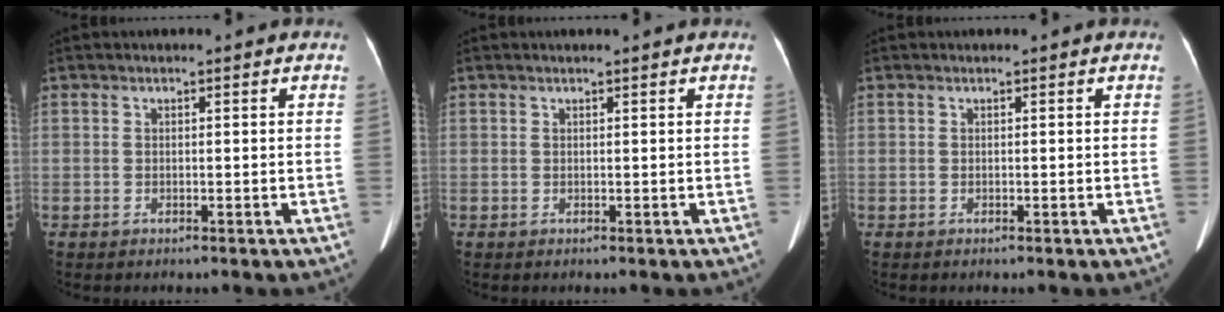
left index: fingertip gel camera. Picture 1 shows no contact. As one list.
[{"total": 0.9, "force": [0.8, -0.1, 0.5], "torque": [-0.006, 0.010, 0.015]}, {"total": 0.0}]